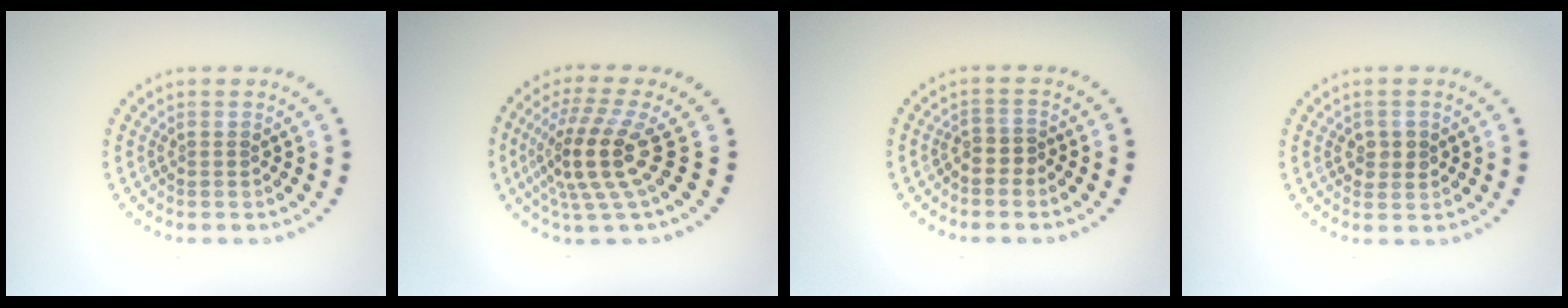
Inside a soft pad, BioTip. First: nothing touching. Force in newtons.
{"total": 5.1, "press": 3.7, "slide": 3.4}
{"total": 1.5, "press": 1.2, "slide": 1.0}
{"total": 1.8, "press": 1.8, "slide": 0.0}